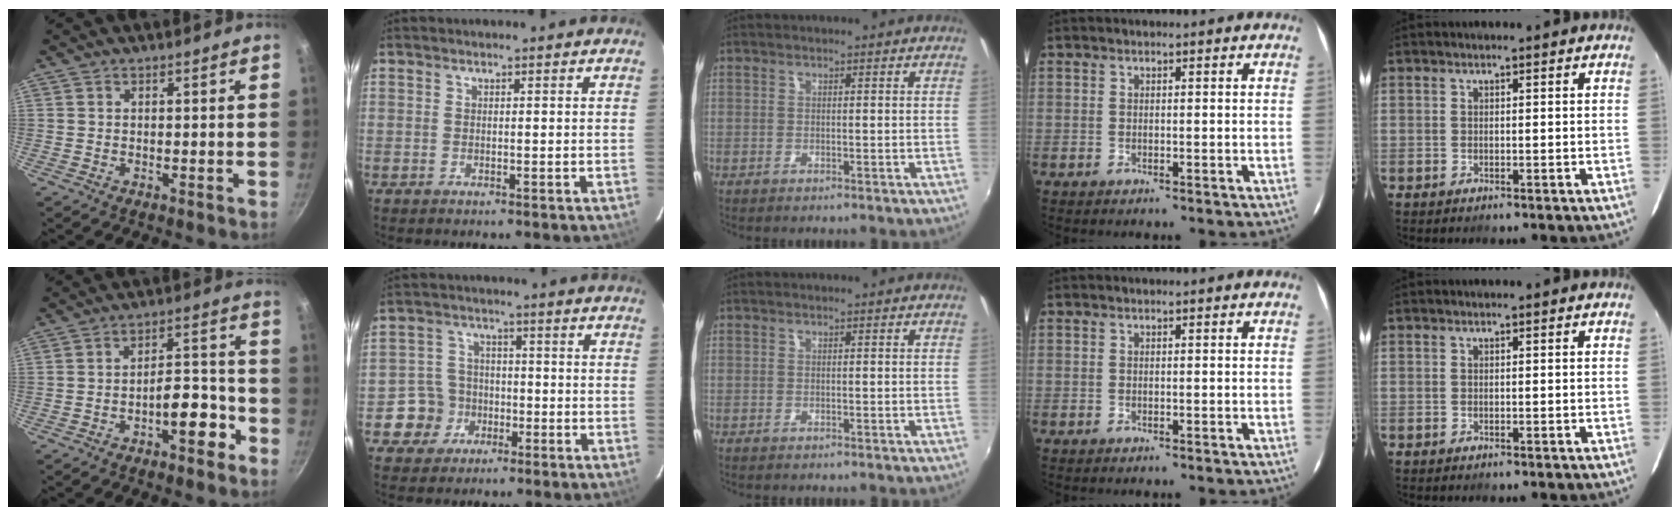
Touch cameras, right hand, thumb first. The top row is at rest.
{"thumb": {"total": 8.7, "force": [-4.4, 3.7, 6.6], "torque": [-0.071, 0.054, -0.060]}, "index": {"total": 6.6, "force": [-2.5, 6.1, 0.4], "torque": [-0.022, 0.026, -0.040]}}